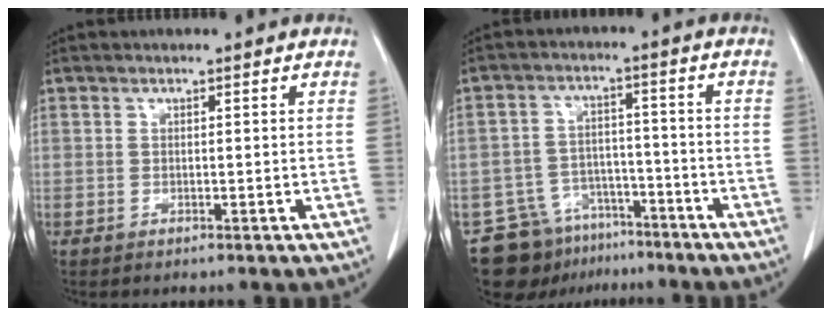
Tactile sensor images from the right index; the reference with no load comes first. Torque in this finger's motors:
{"motor_torque": [-0.05, -0.26, -0.63, -0.21]}